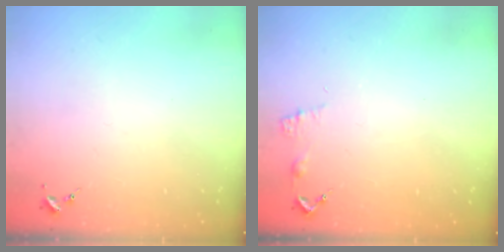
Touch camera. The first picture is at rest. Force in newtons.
{"total": 6.7, "press": 6.7, "slide": 0.5}